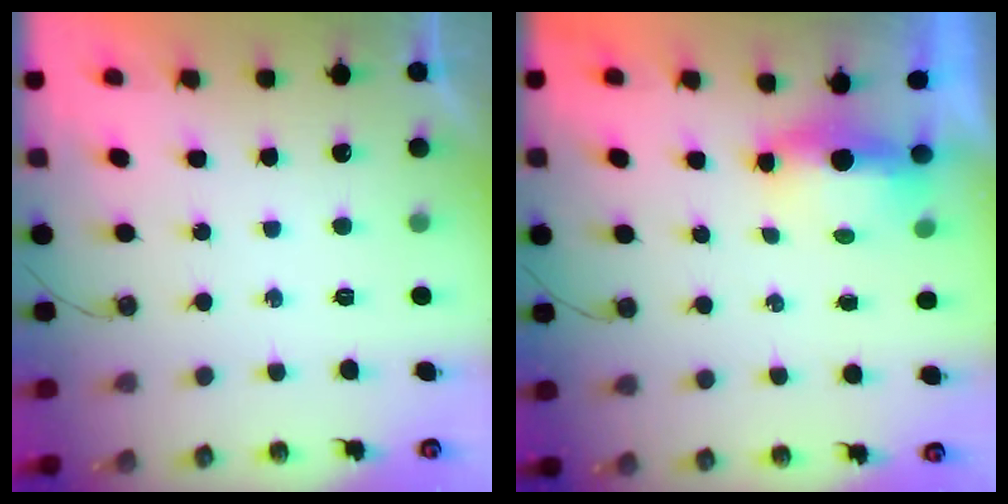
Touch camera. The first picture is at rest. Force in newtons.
{"total": 5.1, "press": 4.8, "slide": 1.6}